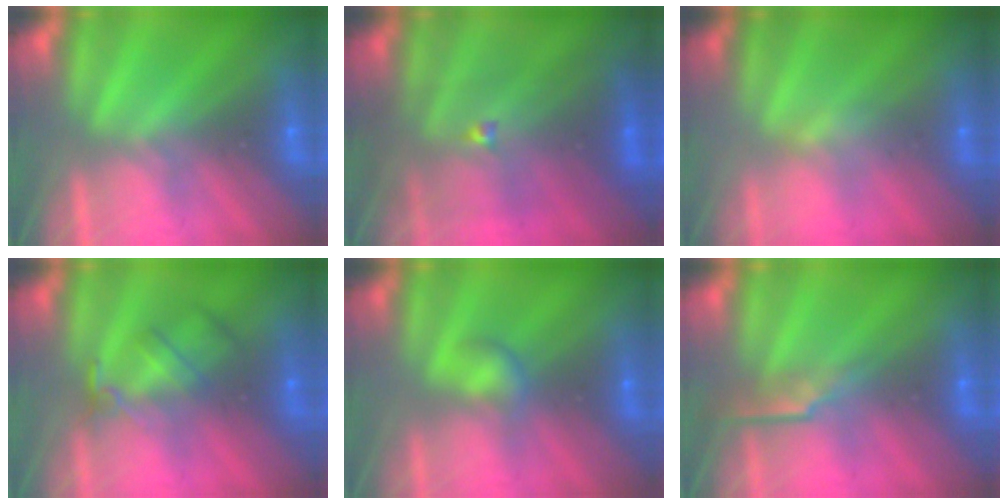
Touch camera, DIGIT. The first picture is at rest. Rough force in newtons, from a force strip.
{"total": 4.5}
{"total": 2.4}
{"total": 2.4}
{"total": 2.2}
{"total": 2.7}